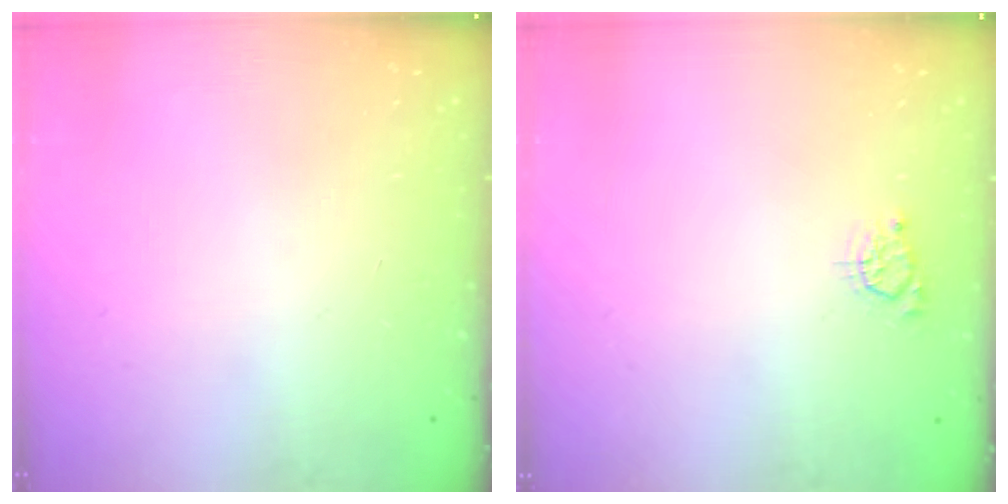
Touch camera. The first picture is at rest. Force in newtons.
{"total": 2.9, "press": 2.9, "slide": 0.3}